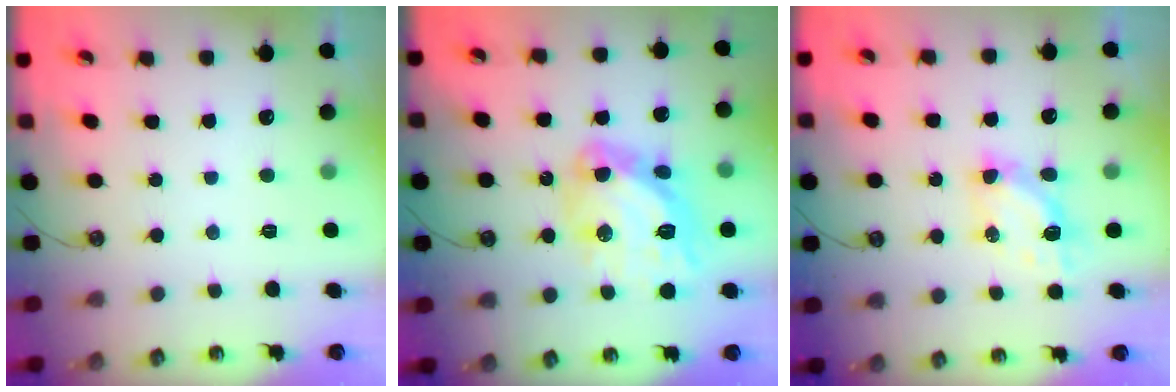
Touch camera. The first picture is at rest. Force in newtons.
{"total": 16.9, "press": 16.8, "slide": 2.0}
{"total": 5.6, "press": 5.6, "slide": 0.1}